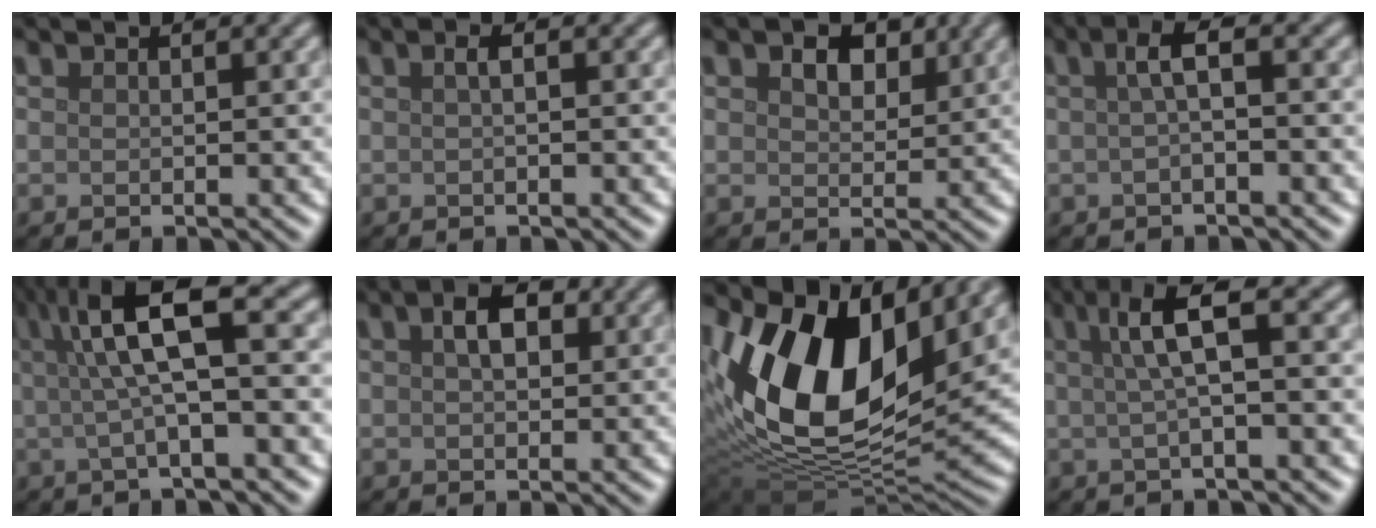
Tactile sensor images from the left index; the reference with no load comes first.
{"total": 1.1, "force": [0.2, 0.3, 1.1], "torque": [-0.020, 0.006, 0.003]}
{"total": 2.8, "force": [1.4, 1.8, 1.6], "torque": [-0.030, 0.000, 0.018]}
{"total": 2.5, "force": [0.2, 0.6, 2.5], "torque": [-0.044, 0.009, 0.000]}
{"total": 7.2, "force": [1.6, 1.6, 6.9], "torque": [-0.113, 0.016, 0.020]}
{"total": 3.0, "force": [1.0, 1.7, 2.3], "torque": [-0.039, 0.008, 0.012]}
{"total": 15.9, "force": [5.1, 8.6, 12.4], "torque": [-0.229, 0.009, 0.083]}
{"total": 4.7, "force": [1.0, 1.0, 4.5], "torque": [-0.078, 0.016, 0.014]}